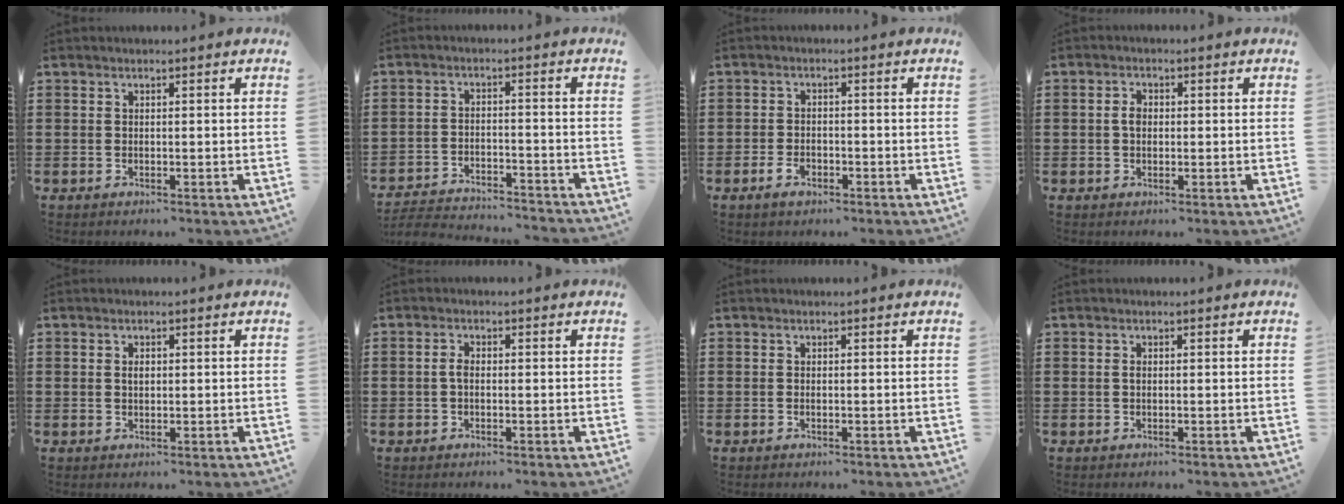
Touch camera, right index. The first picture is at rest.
{"total": 3.8, "force": [-3.7, 0.2, 0.6], "torque": [-0.022, 0.000, -0.080]}
{"total": 2.5, "force": [-1.4, 1.3, 1.6], "torque": [-0.033, -0.001, -0.025]}
{"total": 2.0, "force": [0.0, 1.4, 1.5], "torque": [-0.030, 0.008, -0.001]}
{"total": 1.3, "force": [0.2, 0.8, 1.0], "torque": [-0.023, 0.005, 0.003]}
{"total": 1.8, "force": [-0.3, 0.9, 1.5], "torque": [-0.037, -0.001, -0.008]}
{"total": 0.0}
{"total": 0.6, "force": [0.0, 0.4, 0.5], "torque": [-0.012, -0.001, 0.000]}